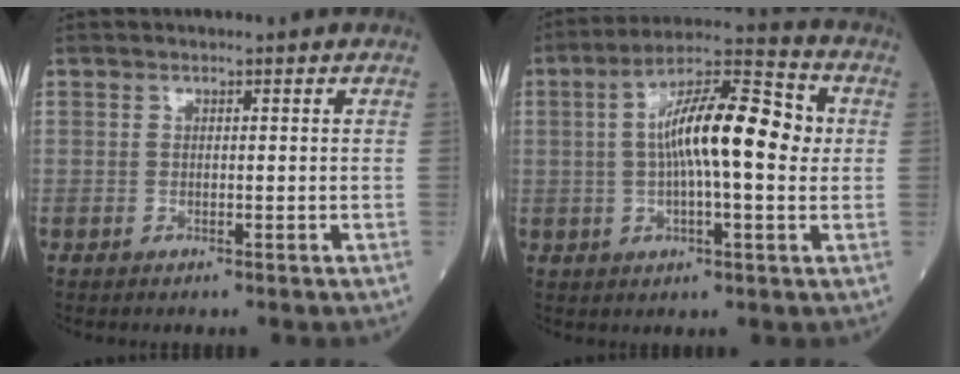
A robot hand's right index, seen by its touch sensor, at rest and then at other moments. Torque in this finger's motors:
{"motor_torque": [2.03, 0.11, 1.00, 0.21]}